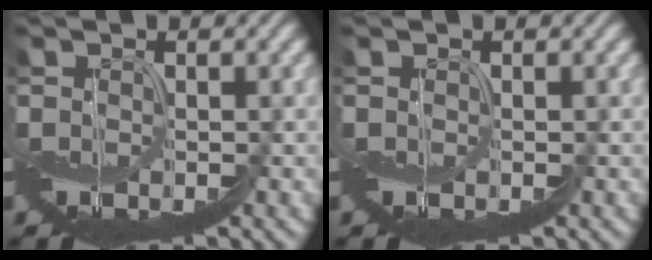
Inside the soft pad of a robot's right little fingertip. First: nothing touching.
{"total": 0.0}